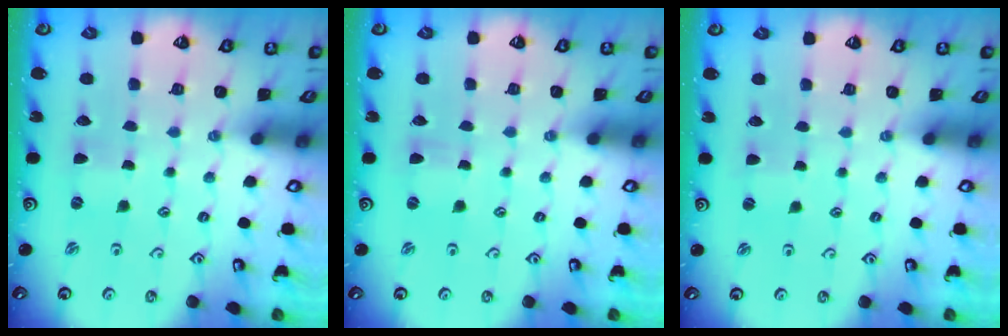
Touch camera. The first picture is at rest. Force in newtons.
{"total": 0.0}
{"total": 0.7, "press": 0.7, "slide": 0.1}